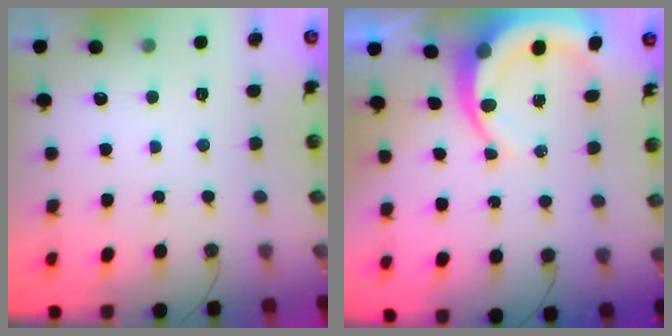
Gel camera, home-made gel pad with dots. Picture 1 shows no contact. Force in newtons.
{"total": 7.8, "press": 7.7, "slide": 1.0}